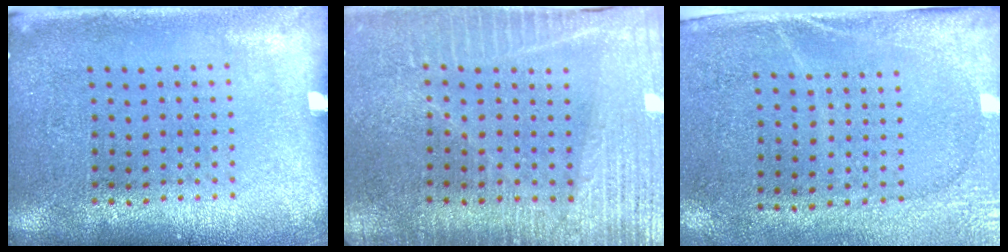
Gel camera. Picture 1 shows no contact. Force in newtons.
{"total": 3.6, "press": 3.4, "slide": 1.1}
{"total": 2.7, "press": 2.3, "slide": 1.5}